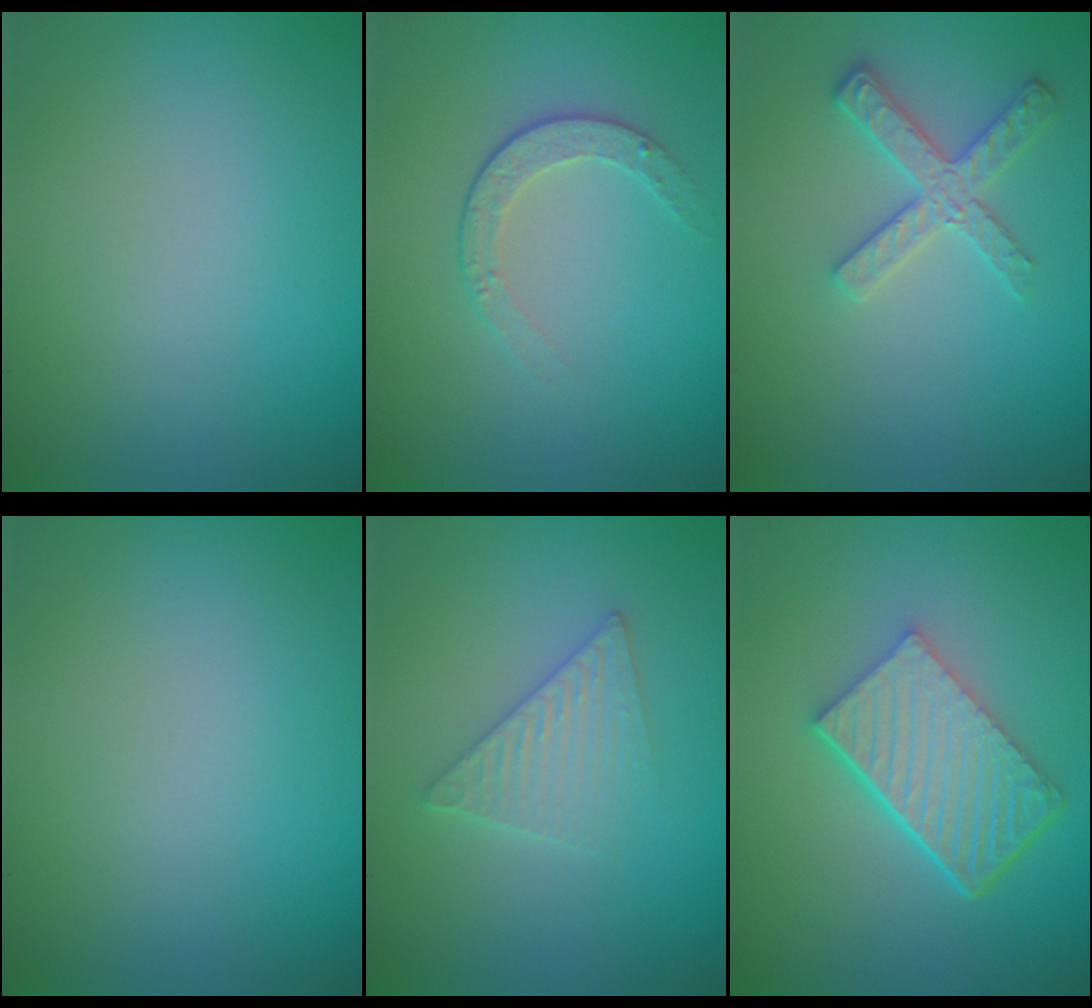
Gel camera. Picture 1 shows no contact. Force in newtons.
{"total": 2.1, "press": 1.4, "slide": 1.5}
{"total": 2.7, "press": 2.6, "slide": 0.5}
{"total": 0.0}
{"total": 2.6, "press": 2.6, "slide": 0.3}
{"total": 6.7, "press": 4.5, "slide": 5.0}